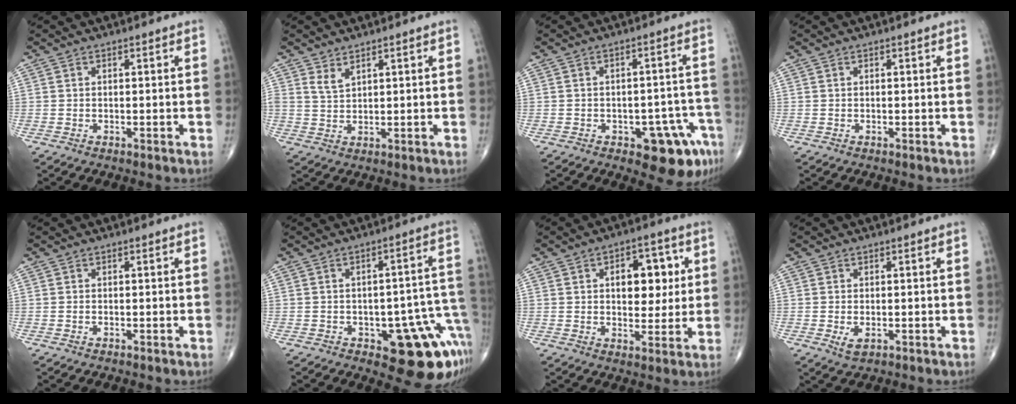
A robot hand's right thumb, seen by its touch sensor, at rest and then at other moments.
{"total": 2.5, "force": [1.8, 1.0, 1.3], "torque": [-0.022, -0.015, 0.043]}
{"total": 10.0, "force": [-5.0, 4.4, 7.5], "torque": [-0.059, 0.032, -0.055]}
{"total": 0.0}
{"total": 0.0}
{"total": 15.2, "force": [-6.3, 6.5, 12.3], "torque": [-0.077, 0.051, -0.062]}
{"total": 10.5, "force": [2.4, 6.3, 8.0], "torque": [-0.066, -0.004, 0.034]}
{"total": 2.4, "force": [-0.7, 1.4, 1.9], "torque": [-0.032, -0.003, -0.007]}